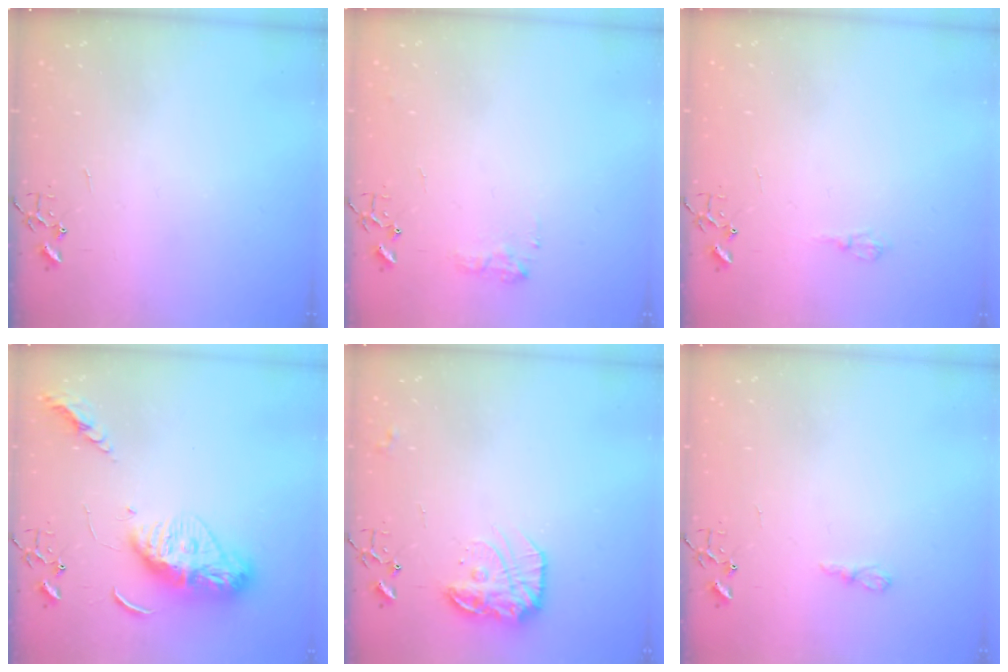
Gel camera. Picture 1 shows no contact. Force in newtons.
{"total": 7.8, "press": 7.8, "slide": 0.1}
{"total": 6.5, "press": 6.4, "slide": 0.8}
{"total": 13.5, "press": 13.5, "slide": 1.2}
{"total": 15.4, "press": 15.3, "slide": 0.8}
{"total": 5.7, "press": 5.7, "slide": 0.3}